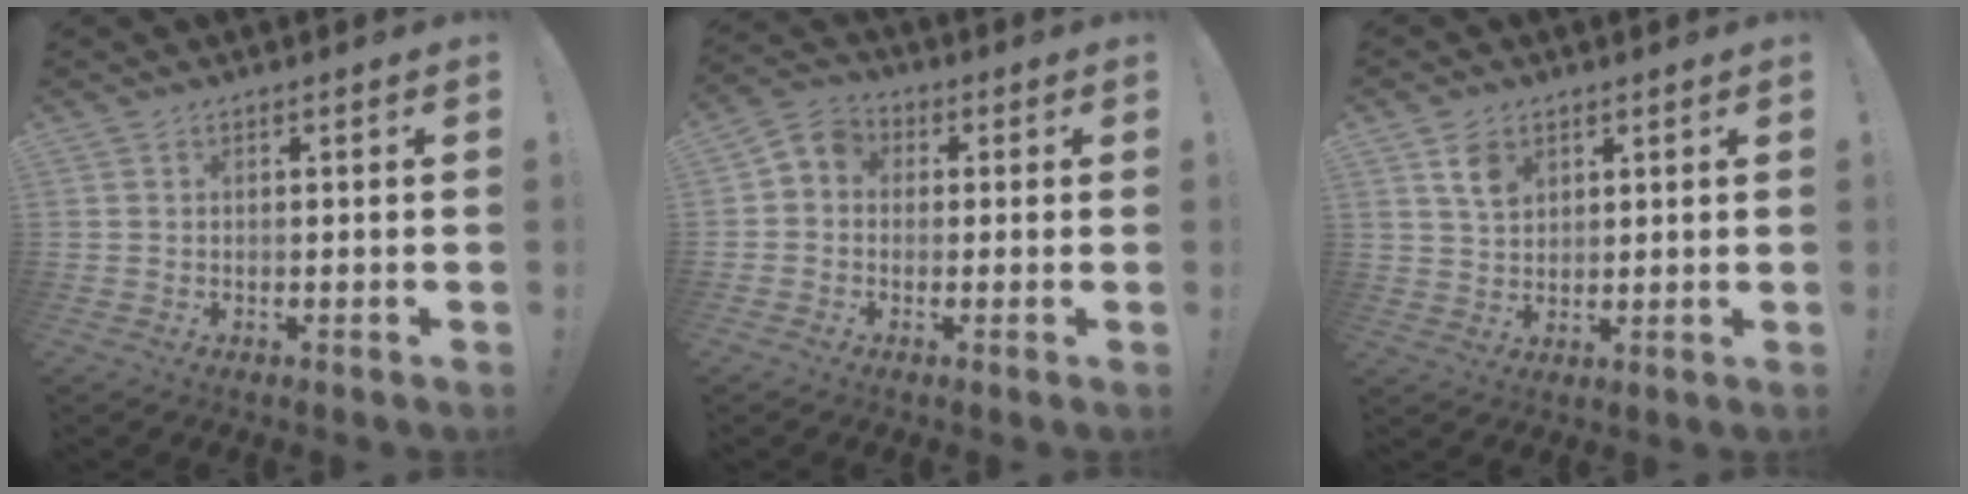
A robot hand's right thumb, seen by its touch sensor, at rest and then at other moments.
{"total": 4.6, "force": [-0.7, 4.1, 2.0], "torque": [-0.043, 0.015, -0.011]}
{"total": 6.3, "force": [3.5, 4.2, 3.2], "torque": [-0.042, -0.013, 0.063]}